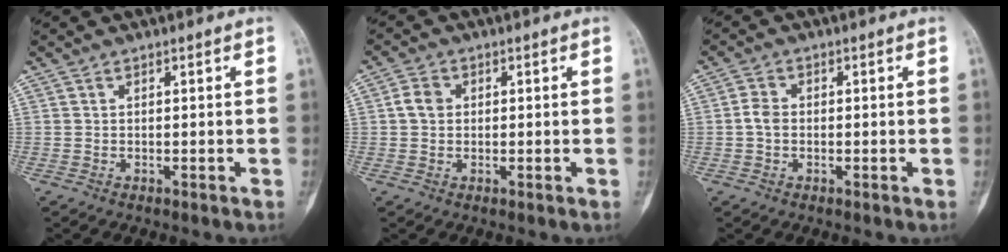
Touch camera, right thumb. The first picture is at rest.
{"total": 3.2, "force": [0.4, 2.6, 1.8], "torque": [-0.028, 0.007, 0.004]}
{"total": 2.6, "force": [-0.3, 2.0, 1.7], "torque": [-0.028, 0.008, -0.013]}